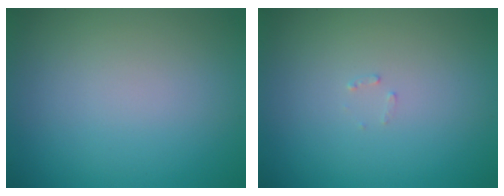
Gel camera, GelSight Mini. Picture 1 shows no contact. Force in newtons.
{"total": 0.6, "press": 0.6, "slide": 0.1}